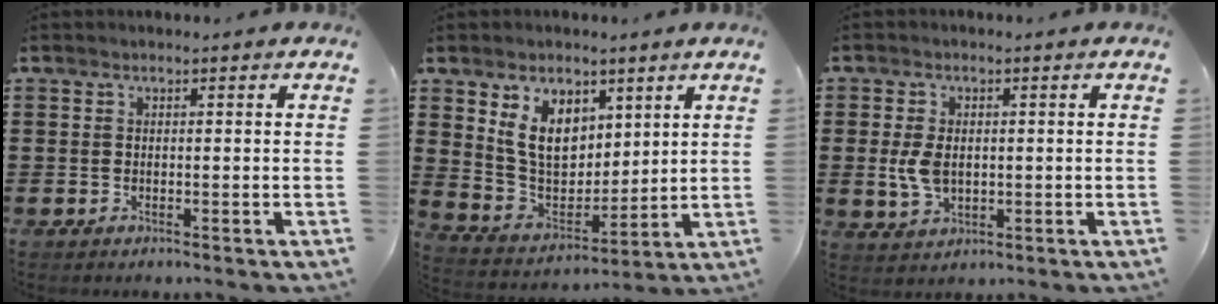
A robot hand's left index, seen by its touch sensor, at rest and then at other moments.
{"total": 8.7, "force": [4.5, 6.2, 4.2], "torque": [-0.102, -0.002, 0.088]}
{"total": 4.8, "force": [0.1, 2.9, 3.7], "torque": [-0.096, 0.000, -0.003]}